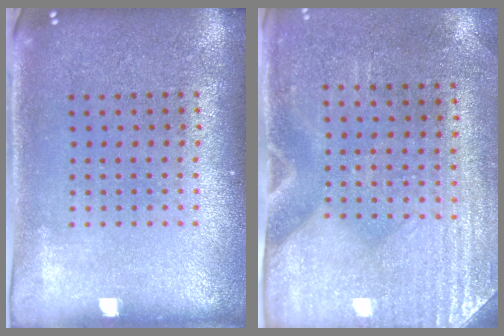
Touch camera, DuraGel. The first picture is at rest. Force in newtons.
{"total": 3.0, "press": 2.6, "slide": 1.5}